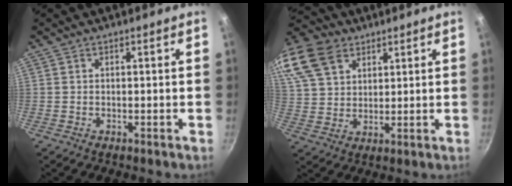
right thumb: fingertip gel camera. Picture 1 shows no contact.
{"total": 18.0, "force": [10.1, 12.3, 8.4], "torque": [-0.184, 0.005, 0.195]}